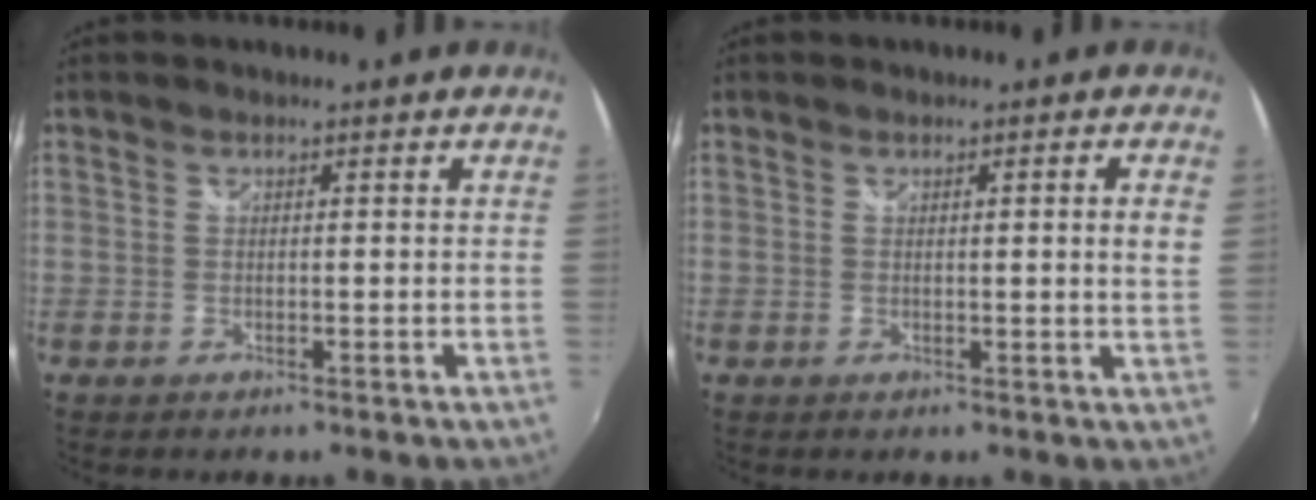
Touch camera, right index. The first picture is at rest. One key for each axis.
{"total": 2.9, "fx": 0.8, "fy": -0.8, "fz": 2.7, "tx": -0.026, "ty": 0.003, "tz": 0.010}